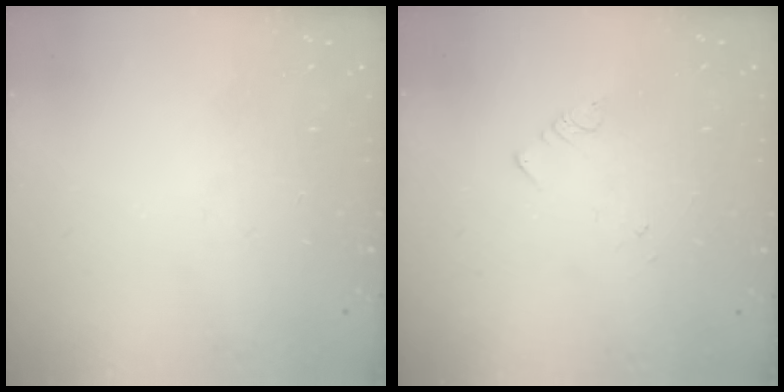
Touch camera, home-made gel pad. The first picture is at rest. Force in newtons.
{"total": 1.9, "press": 1.9, "slide": 0.2}